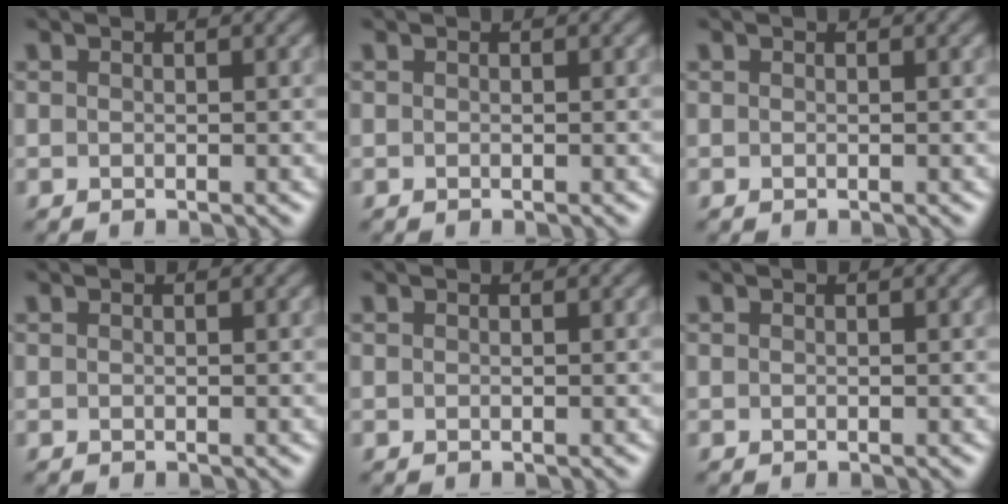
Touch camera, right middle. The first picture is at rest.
{"total": 0.0}
{"total": 0.0}
{"total": 0.0}
{"total": 0.0}
{"total": 0.0}